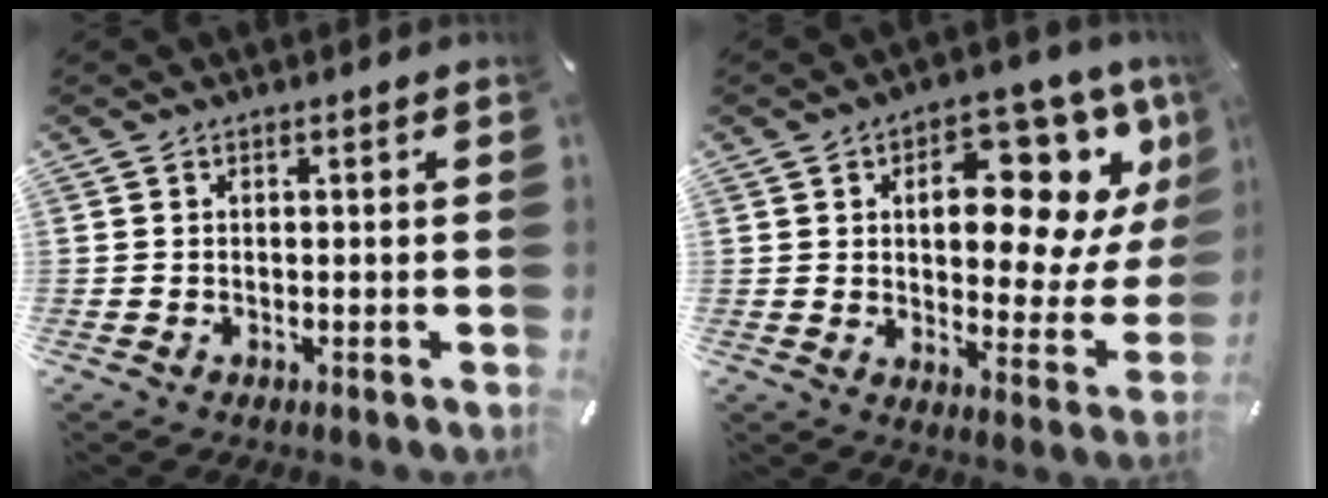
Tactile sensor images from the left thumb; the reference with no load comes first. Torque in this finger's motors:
{"motor_torque": [2.73, 1.90, 1.32, -0.26, 0.15]}